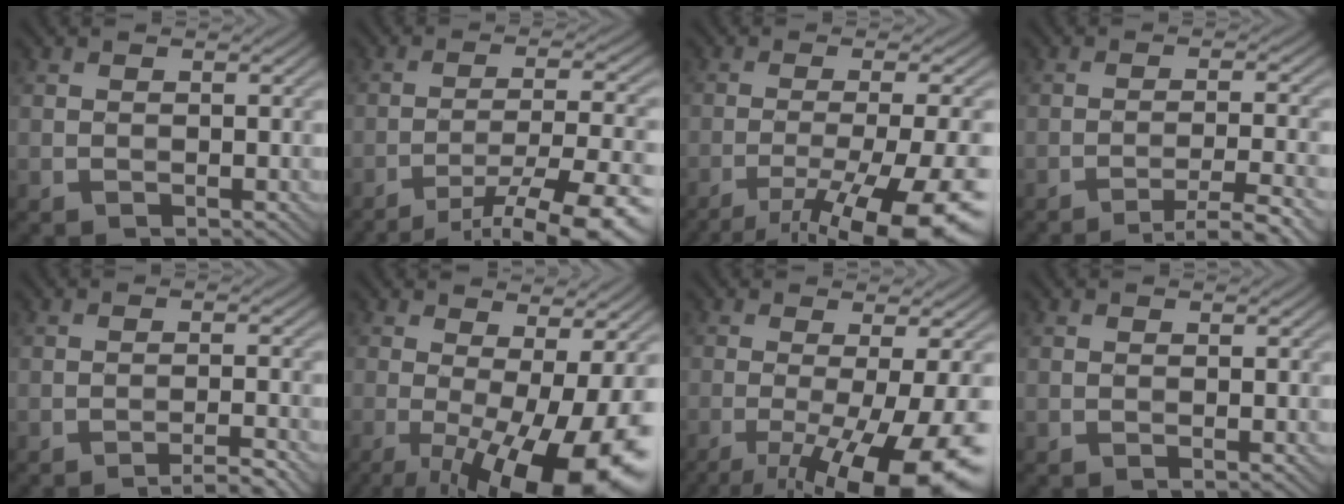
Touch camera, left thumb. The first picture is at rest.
{"total": 13.2, "force": [-9.2, 2.8, 9.0], "torque": [-0.142, -0.004, -0.126]}
{"total": 13.4, "force": [-8.2, 2.7, 10.3], "torque": [-0.165, -0.005, -0.117]}
{"total": 5.8, "force": [-3.9, 0.7, 4.3], "torque": [-0.072, 0.014, -0.066]}
{"total": 3.7, "force": [-2.7, 0.3, 2.5], "torque": [-0.036, 0.013, -0.052]}
{"total": 16.1, "force": [-5.2, 4.8, 14.5], "torque": [-0.213, -0.008, -0.067]}
{"total": 13.3, "force": [-5.7, 3.0, 11.6], "torque": [-0.170, -0.009, -0.080]}
{"total": 0.5, "force": [-0.1, 0.0, 0.5], "torque": [-0.010, -0.002, -0.004]}